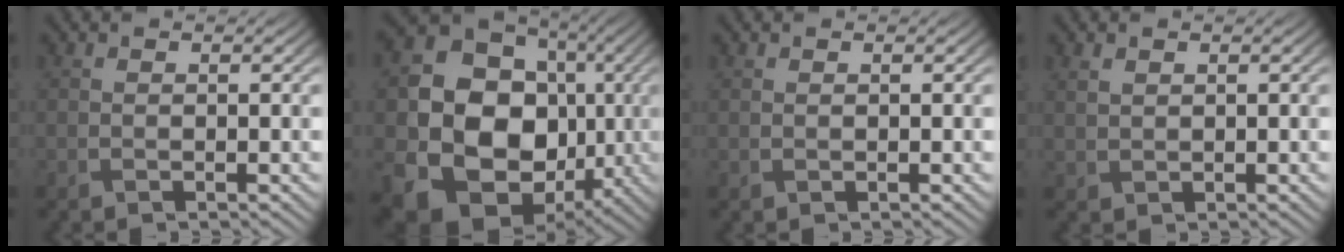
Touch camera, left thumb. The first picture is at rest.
{"total": 18.2, "force": [-1.9, 15.3, 9.8], "torque": [-0.184, -0.039, -0.028]}
{"total": 0.0}
{"total": 1.7, "force": [0.9, 1.2, 0.9], "torque": [-0.025, -0.001, 0.022]}